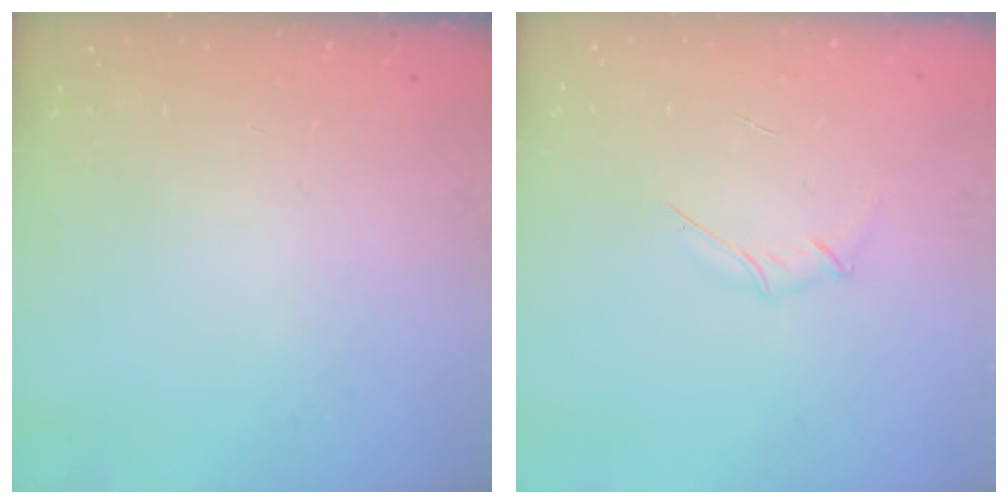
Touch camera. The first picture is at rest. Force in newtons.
{"total": 3.3, "press": 3.2, "slide": 0.9}